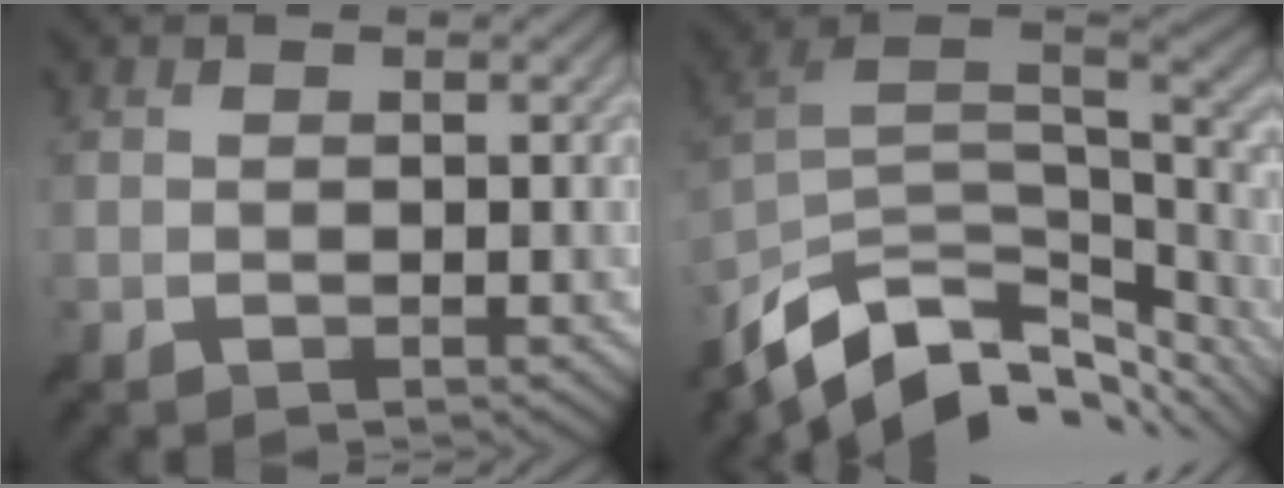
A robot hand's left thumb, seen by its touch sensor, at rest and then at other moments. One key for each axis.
{"total": 13.2, "fx": -8.3, "fy": 6.4, "fz": 8.1, "tx": -0.206, "ty": -0.015, "tz": -0.136}